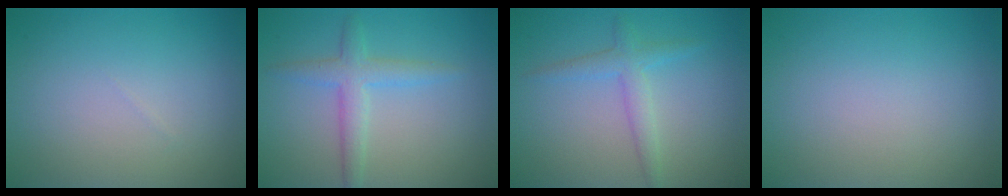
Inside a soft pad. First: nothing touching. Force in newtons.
{"total": 2.7, "press": 2.7, "slide": 0.1}
{"total": 2.2, "press": 2.2, "slide": 0.1}
{"total": 0.0}